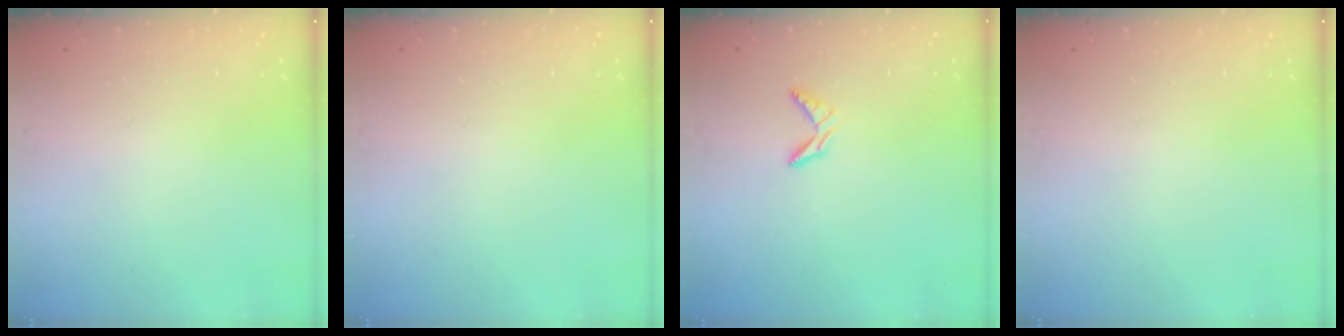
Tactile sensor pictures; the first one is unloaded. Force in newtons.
{"total": 0.0}
{"total": 3.9, "press": 3.9, "slide": 0.3}
{"total": 0.0}